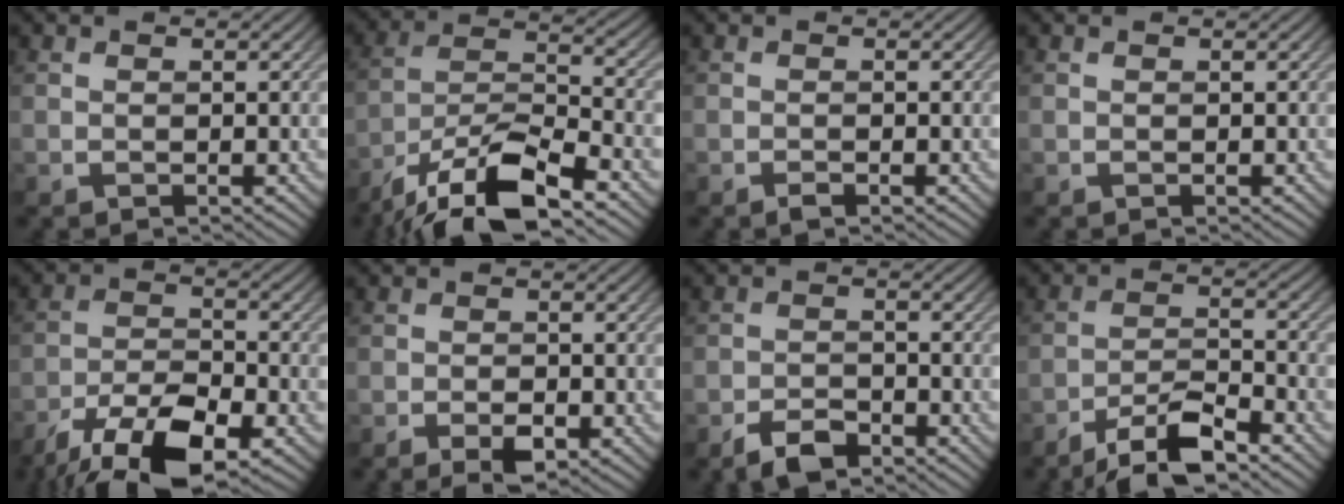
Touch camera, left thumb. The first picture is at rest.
{"total": 13.7, "force": [-9.7, 4.0, 8.8], "torque": [-0.168, -0.004, -0.190]}
{"total": 0.7, "force": [-0.6, 0.1, 0.4], "torque": [-0.007, 0.001, -0.010]}
{"total": 0.0}
{"total": 12.2, "force": [-8.4, 4.2, 7.7], "torque": [-0.146, -0.010, -0.155]}
{"total": 2.6, "force": [-1.4, 1.0, 1.9], "torque": [-0.030, -0.002, -0.024]}
{"total": 3.7, "force": [-2.8, 1.6, 1.9], "torque": [-0.034, 0.000, -0.056]}
{"total": 7.3, "force": [-5.4, 1.6, 4.6], "torque": [-0.085, 0.003, -0.103]}